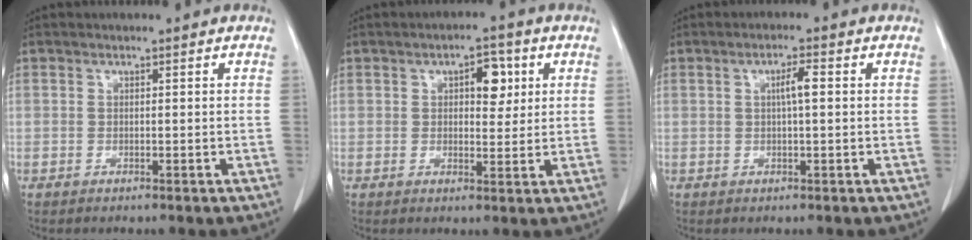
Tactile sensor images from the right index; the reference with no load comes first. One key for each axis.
{"total": 5.0, "fx": 1.7, "fy": 2.4, "fz": 4.0, "tx": -0.054, "ty": 0.009, "tz": 0.023}
{"total": 2.8, "fx": 0.4, "fy": 0.2, "fz": 2.7, "tx": -0.049, "ty": 0.003, "tz": 0.007}